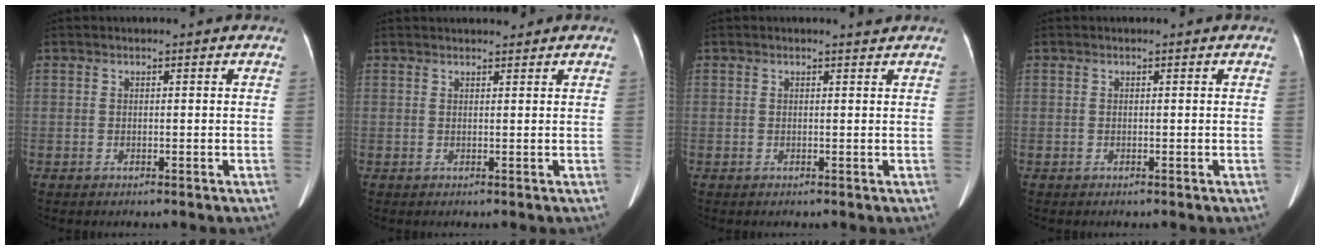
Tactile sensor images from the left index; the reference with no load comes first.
{"total": 3.2, "force": [3.1, 0.4, 0.9], "torque": [-0.008, 0.019, 0.045]}
{"total": 0.9, "force": [0.8, -0.4, 0.0], "torque": [-0.009, -0.009, 0.014]}
{"total": 0.0}